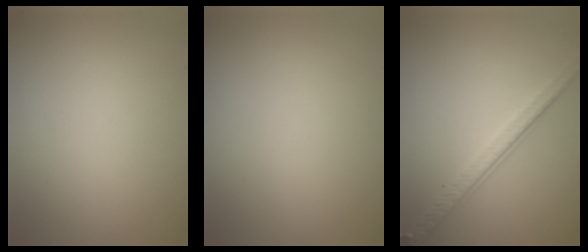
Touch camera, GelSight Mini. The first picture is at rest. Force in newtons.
{"total": 0.0}
{"total": 4.1, "press": 2.8, "slide": 2.9}